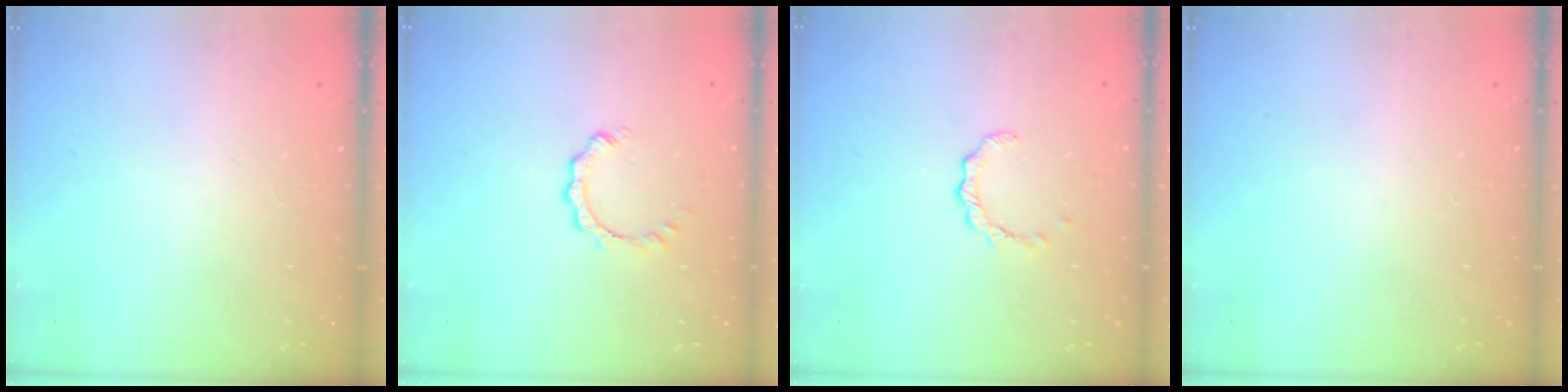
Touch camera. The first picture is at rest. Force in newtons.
{"total": 1.7, "press": 1.7, "slide": 0.3}
{"total": 2.9, "press": 2.8, "slide": 0.4}
{"total": 0.0}